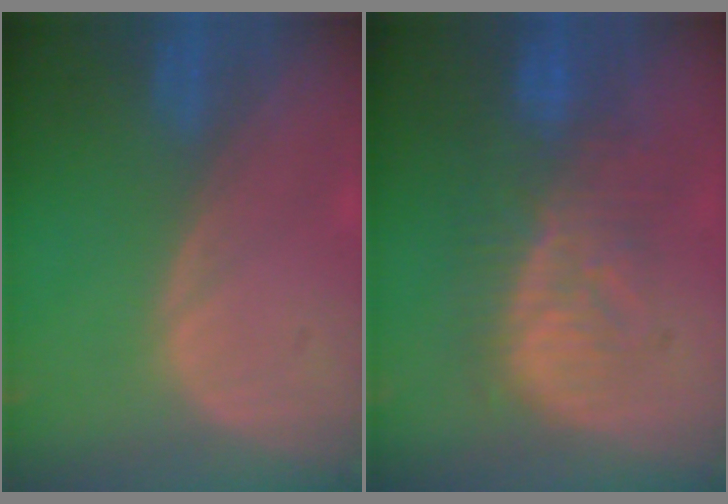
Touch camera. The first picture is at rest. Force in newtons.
{"total": 9.3, "press": 8.8, "slide": 3.1}